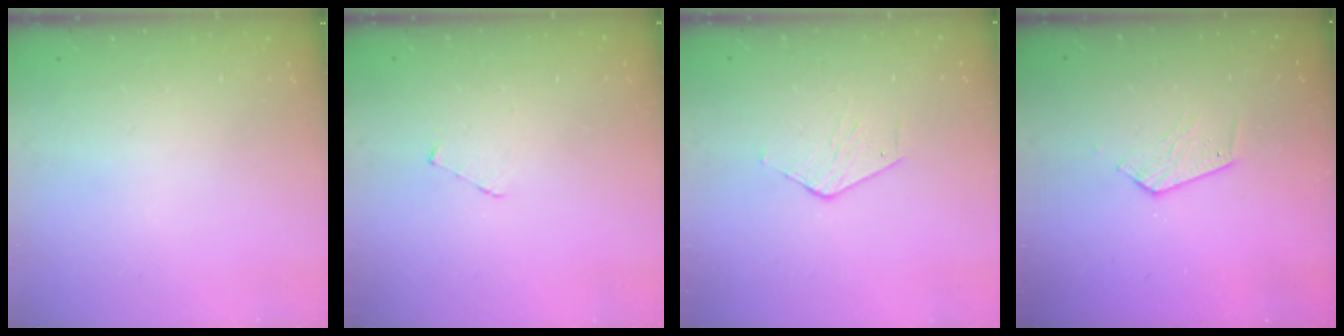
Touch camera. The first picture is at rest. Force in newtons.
{"total": 2.7, "press": 2.7, "slide": 0.3}
{"total": 2.5, "press": 2.5, "slide": 0.2}
{"total": 6.8, "press": 6.8, "slide": 0.3}